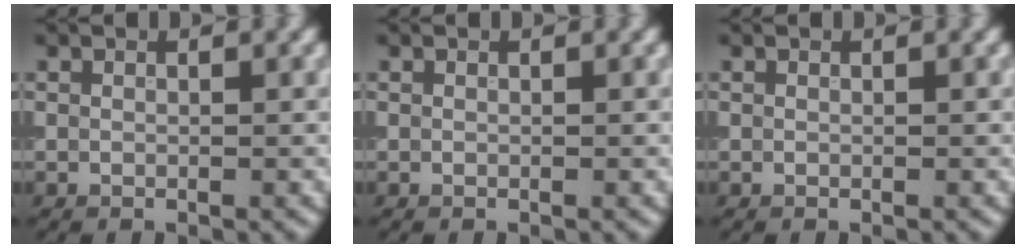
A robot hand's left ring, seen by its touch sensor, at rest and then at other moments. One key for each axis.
{"total": 0.0}
{"total": 0.0}